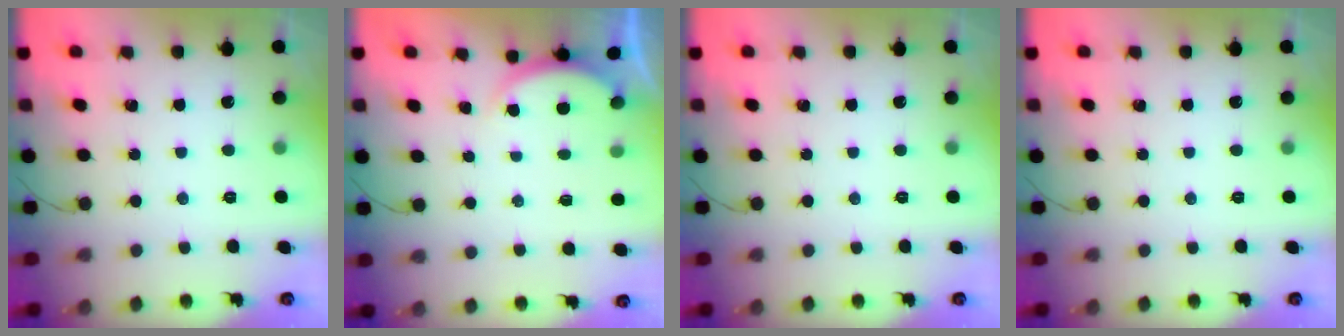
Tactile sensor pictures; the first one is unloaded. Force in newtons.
{"total": 2.2, "press": 2.2, "slide": 0.6}
{"total": 0.0}
{"total": 0.0}